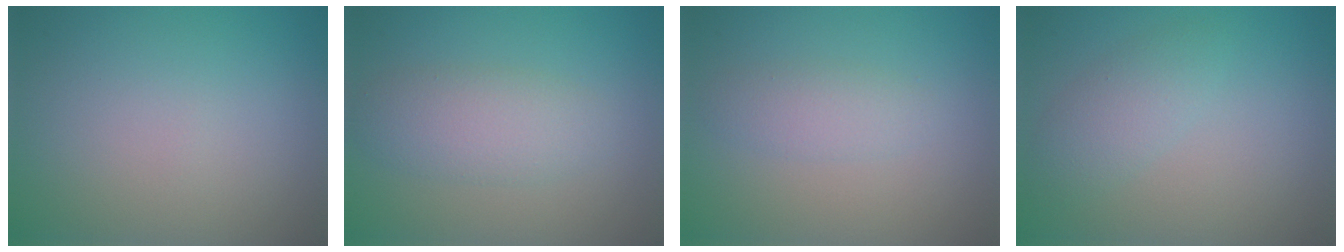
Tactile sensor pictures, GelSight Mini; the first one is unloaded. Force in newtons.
{"total": 3.4, "press": 3.4, "slide": 0.1}
{"total": 1.8, "press": 1.8, "slide": 0.1}
{"total": 1.7, "press": 1.7, "slide": 0.0}